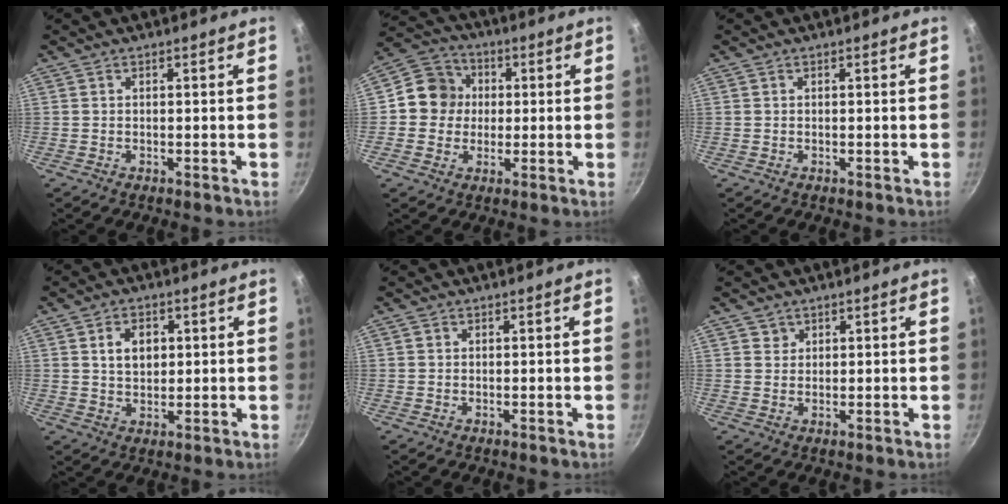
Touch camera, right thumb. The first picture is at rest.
{"total": 9.1, "force": [0.5, 8.5, 3.1], "torque": [-0.014, 0.017, -0.012]}
{"total": 0.0}
{"total": 5.7, "force": [1.5, 4.1, 3.8], "torque": [-0.045, -0.003, 0.027]}
{"total": 0.6, "force": [0.2, 0.6, 0.1], "torque": [0.001, 0.003, 0.001]}
{"total": 2.0, "force": [1.0, 1.7, 0.1], "torque": [0.017, 0.003, 0.014]}